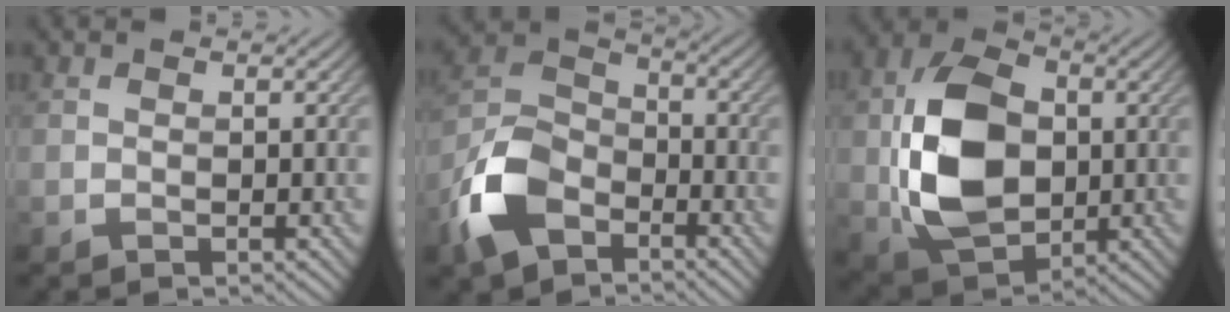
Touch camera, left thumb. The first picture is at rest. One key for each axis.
{"total": 10.4, "fx": -5.8, "fy": 6.1, "fz": 6.1, "tx": -0.152, "ty": -0.007, "tz": -0.137}
{"total": 13.0, "fx": -0.2, "fy": 9.0, "fz": 9.4, "tx": -0.207, "ty": 0.003, "tz": -0.008}